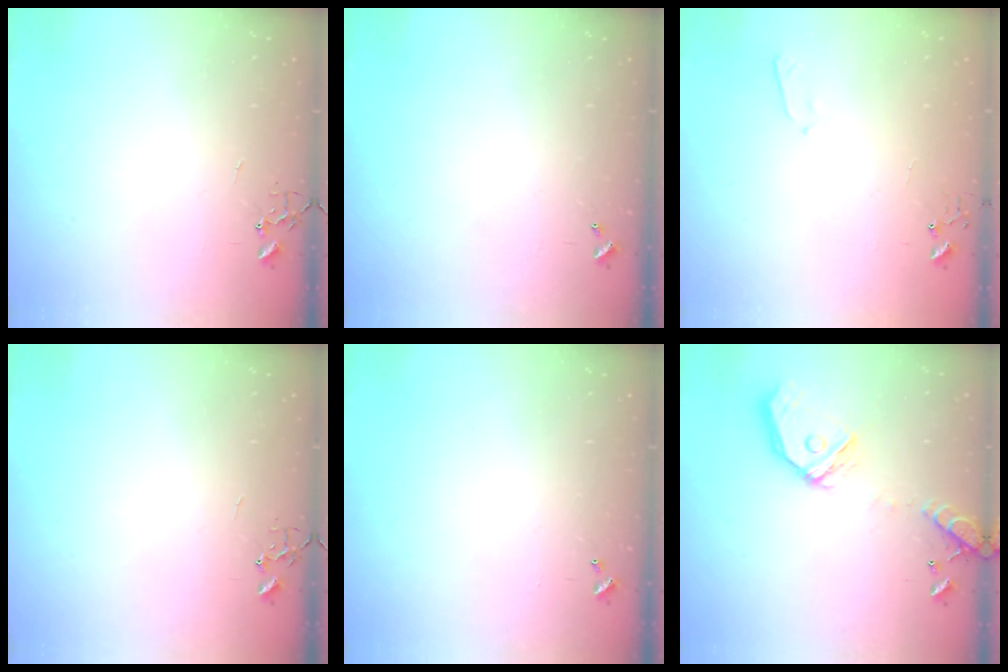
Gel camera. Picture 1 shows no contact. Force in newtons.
{"total": 0.0}
{"total": 3.9, "press": 3.9, "slide": 0.6}
{"total": 0.0}
{"total": 0.0}
{"total": 17.0, "press": 16.8, "slide": 2.7}